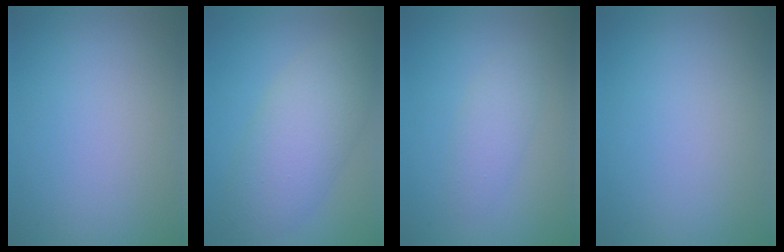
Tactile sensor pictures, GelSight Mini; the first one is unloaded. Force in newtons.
{"total": 6.2, "press": 6.2, "slide": 0.1}
{"total": 2.0, "press": 2.0, "slide": 0.1}
{"total": 0.0}